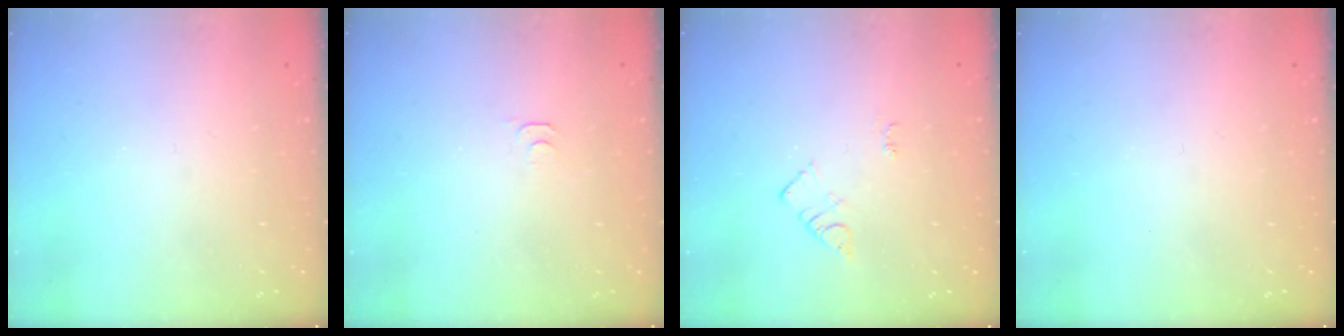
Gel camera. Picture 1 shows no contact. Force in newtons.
{"total": 3.9, "press": 3.9, "slide": 0.6}
{"total": 4.0, "press": 3.9, "slide": 0.6}
{"total": 0.0}